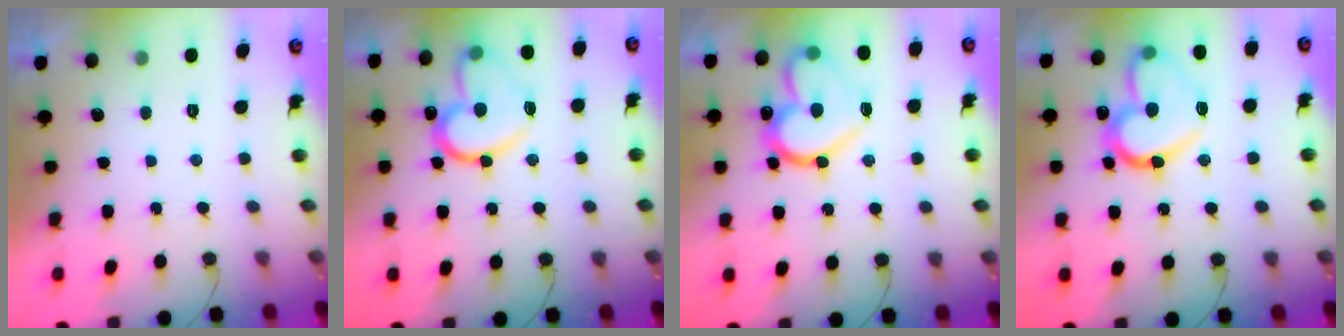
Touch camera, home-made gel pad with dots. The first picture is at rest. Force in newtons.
{"total": 17.2, "press": 17.2, "slide": 1.2}
{"total": 19.8, "press": 19.7, "slide": 1.4}
{"total": 18.4, "press": 18.2, "slide": 2.0}